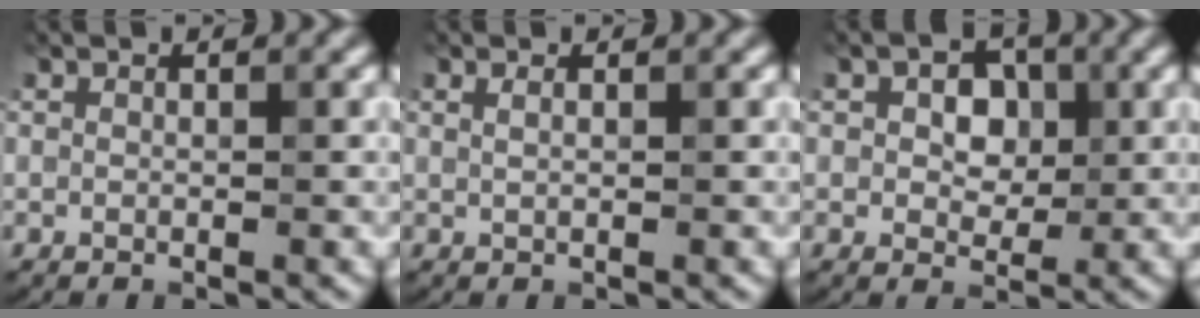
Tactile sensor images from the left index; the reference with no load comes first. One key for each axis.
{"total": 1.0, "fx": 0.5, "fy": 0.5, "fz": 0.7, "tx": -0.009, "ty": -0.004, "tz": 0.005}
{"total": 3.6, "fx": 0.6, "fy": 2.5, "fz": 2.5, "tx": -0.040, "ty": -0.001, "tz": 0.002}